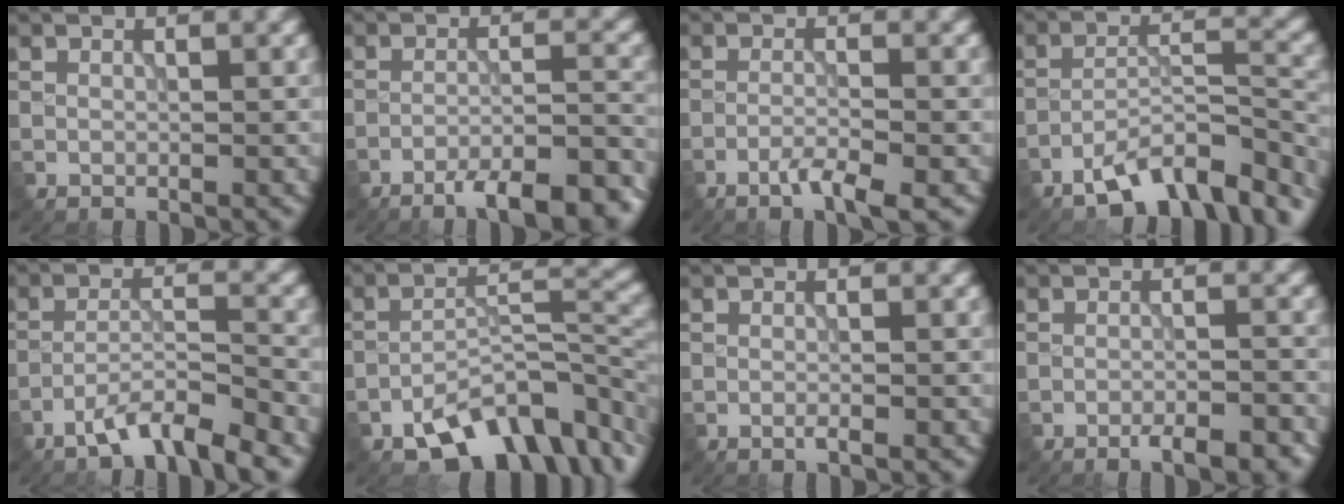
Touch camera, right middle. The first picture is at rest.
{"total": 8.7, "force": [-6.9, 1.9, 5.0], "torque": [-0.076, -0.004, -0.091]}
{"total": 2.8, "force": [-1.7, 0.3, 2.1], "torque": [-0.038, 0.001, -0.039]}
{"total": 8.3, "force": [-6.4, 2.2, 4.7], "torque": [-0.068, 0.002, -0.112]}
{"total": 5.0, "force": [-3.9, 0.6, 3.1], "torque": [-0.050, 0.006, -0.077]}
{"total": 9.4, "force": [-5.8, 4.1, 6.1], "torque": [-0.083, -0.002, -0.099]}
{"total": 0.9, "force": [-0.5, 0.1, 0.8], "torque": [-0.011, -0.001, -0.010]}
{"total": 3.6, "force": [-2.6, 0.8, 2.3], "torque": [-0.040, 0.001, -0.037]}